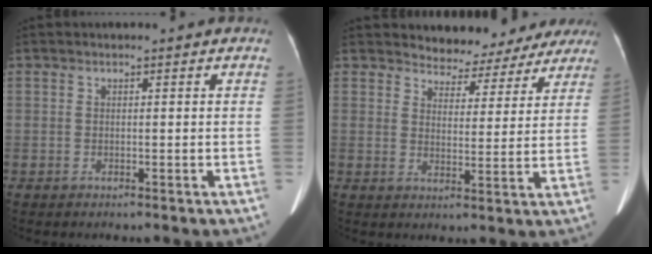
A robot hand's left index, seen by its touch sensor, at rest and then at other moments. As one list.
[{"total": 10.6, "force": [9.8, 3.9, 0.3], "torque": [0.018, -0.001, 0.101]}]